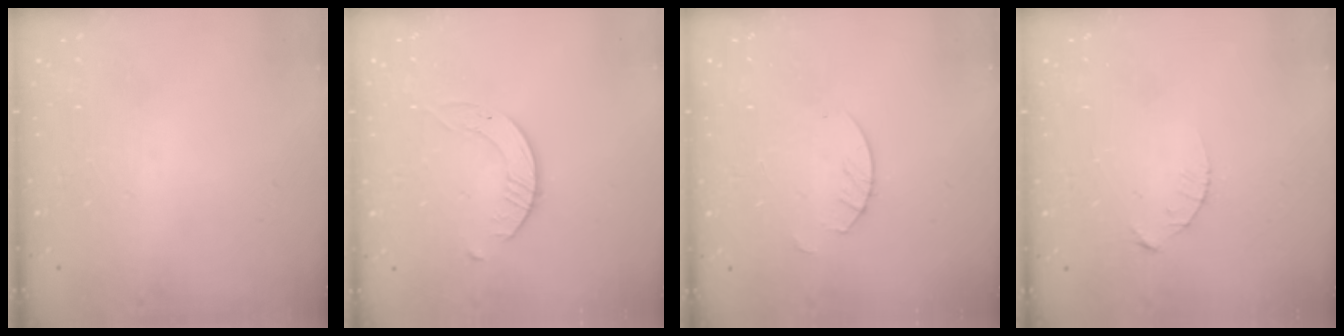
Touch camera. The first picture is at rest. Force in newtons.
{"total": 2.6, "press": 2.6, "slide": 0.3}
{"total": 2.7, "press": 2.7, "slide": 0.2}
{"total": 2.1, "press": 2.1, "slide": 0.3}